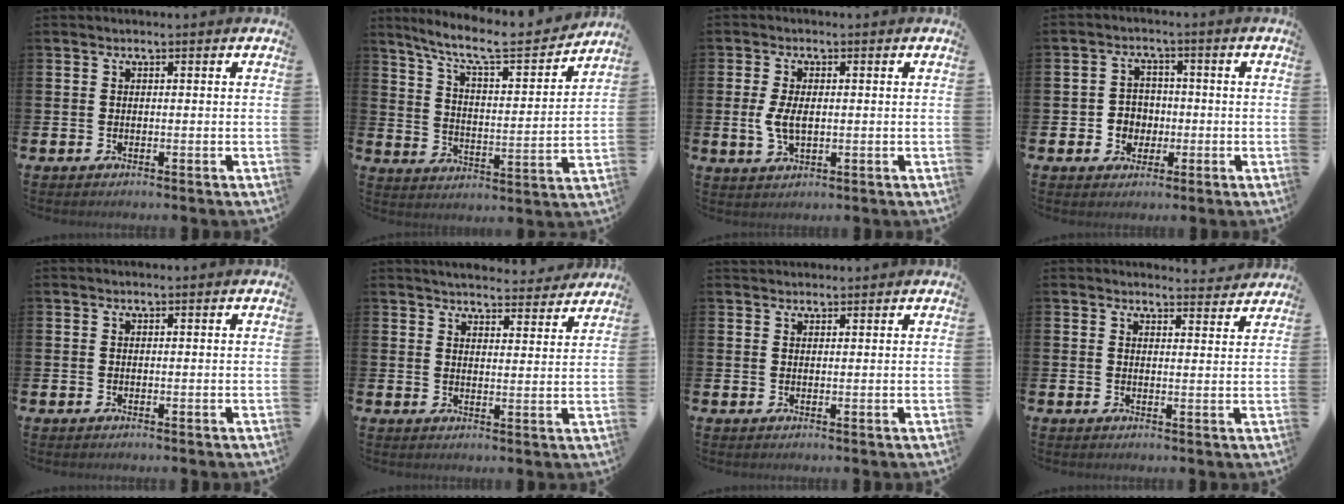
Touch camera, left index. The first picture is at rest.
{"total": 9.2, "force": [8.0, 1.4, 4.3], "torque": [-0.110, -0.051, 0.134]}
{"total": 4.0, "force": [0.2, 2.1, 3.3], "torque": [-0.070, 0.005, -0.001]}
{"total": 3.6, "force": [-0.4, 3.5, 0.7], "torque": [-0.017, 0.000, -0.015]}
{"total": 0.0}
{"total": 4.9, "force": [4.8, 0.7, 0.3], "torque": [-0.011, -0.037, 0.084]}
{"total": 1.5, "force": [1.4, 0.4, -0.1], "torque": [0.010, -0.003, 0.024]}
{"total": 2.9, "force": [2.9, 0.3, 0.0], "torque": [0.004, -0.021, 0.050]}